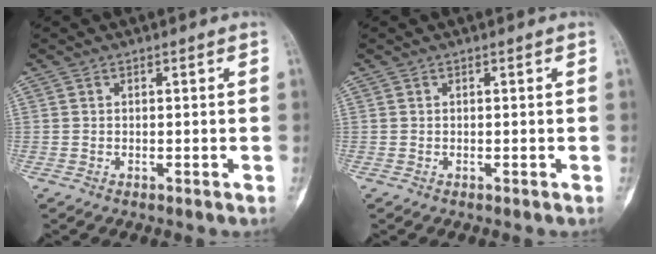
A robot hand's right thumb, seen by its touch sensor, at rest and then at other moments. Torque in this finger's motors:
{"motor_torque": [0.09, 0.08, 0.03, -0.03, 0.00]}